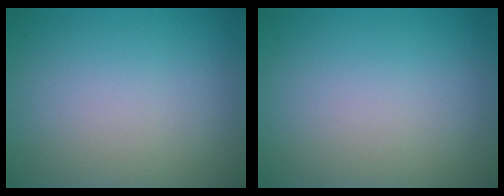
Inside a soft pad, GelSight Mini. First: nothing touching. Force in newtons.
{"total": 0.0}